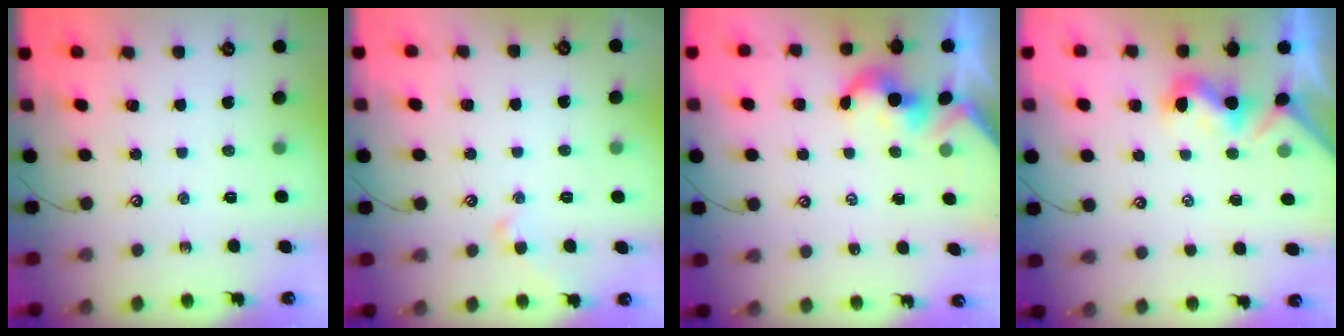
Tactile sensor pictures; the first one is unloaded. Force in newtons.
{"total": 1.1, "press": 1.0, "slide": 0.4}
{"total": 2.1, "press": 2.0, "slide": 0.3}
{"total": 1.5, "press": 1.4, "slide": 0.5}